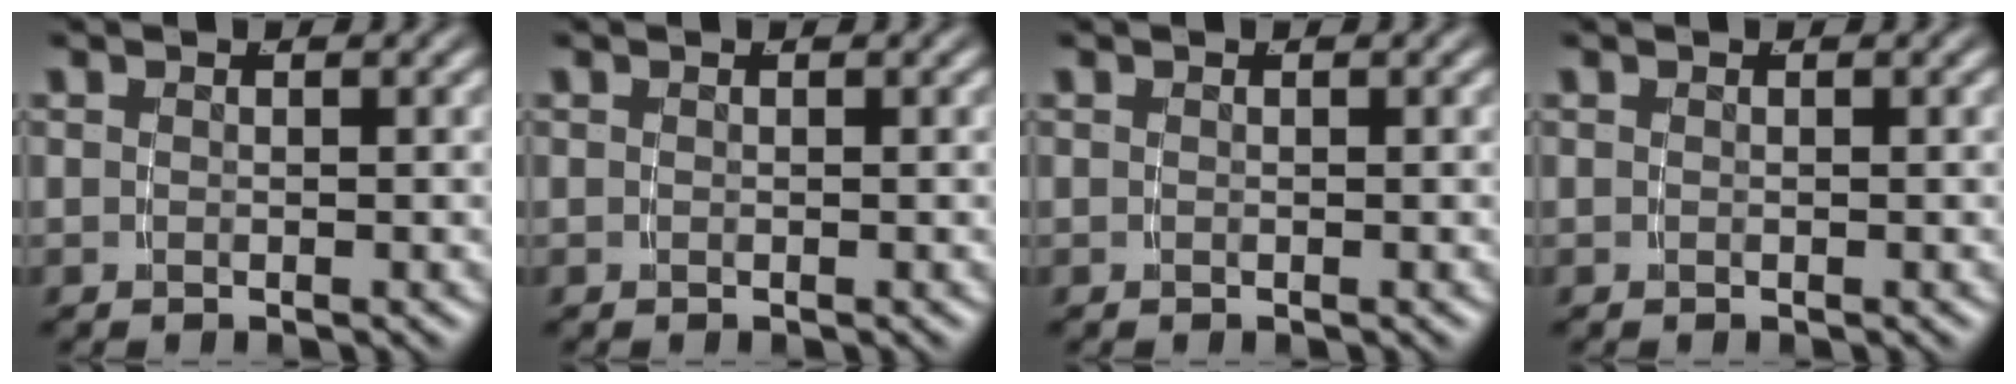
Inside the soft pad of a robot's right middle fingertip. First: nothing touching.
{"total": 0.0}
{"total": 0.0}
{"total": 0.0}